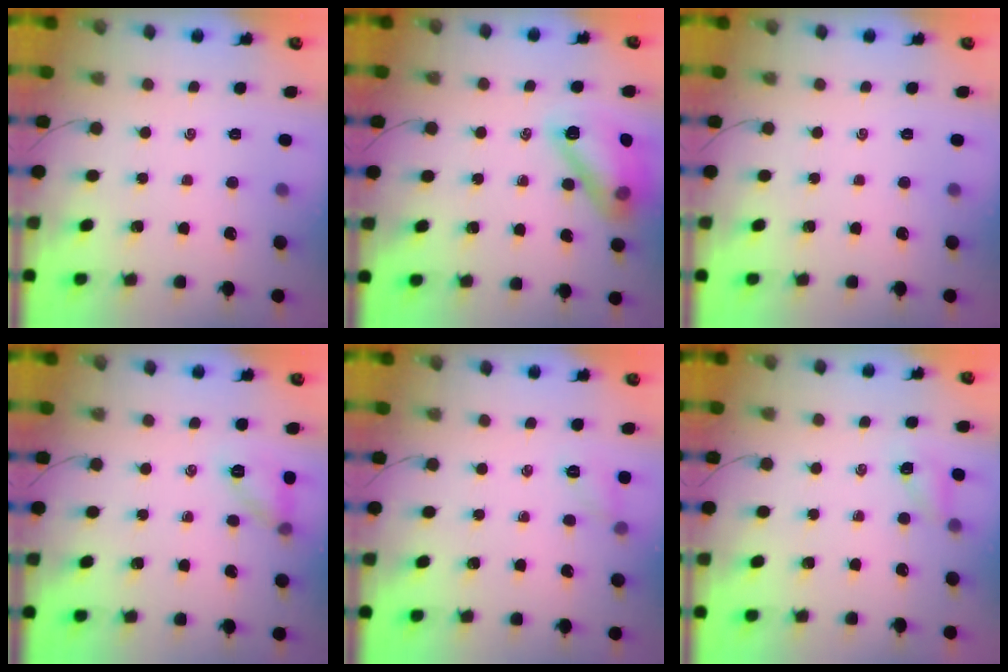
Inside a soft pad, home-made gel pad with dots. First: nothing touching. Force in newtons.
{"total": 15.0, "press": 15.0, "slide": 0.1}
{"total": 0.0}
{"total": 8.4, "press": 8.3, "slide": 1.0}
{"total": 5.6, "press": 5.4, "slide": 1.5}
{"total": 4.5, "press": 4.3, "slide": 1.3}